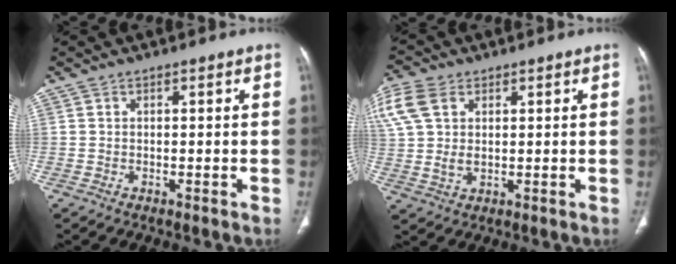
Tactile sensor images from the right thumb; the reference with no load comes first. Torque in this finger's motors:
{"motor_torque": [0.25, 1.61, 0.52, -0.42, 0.22]}